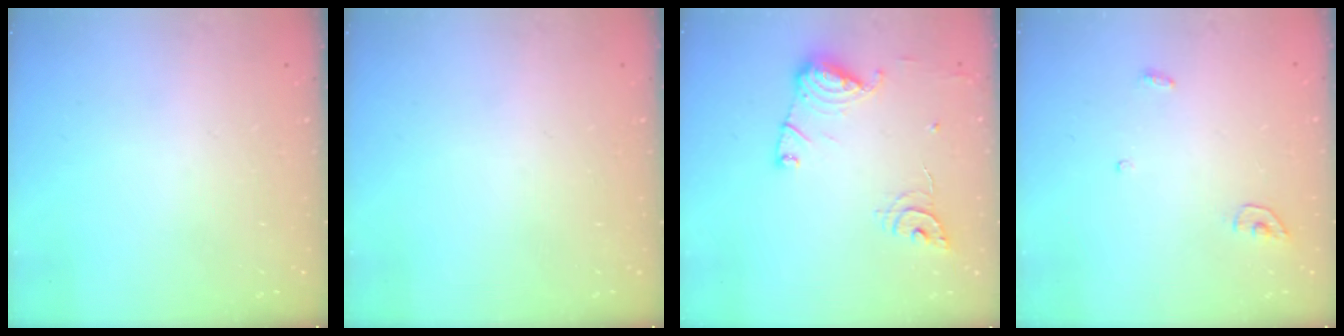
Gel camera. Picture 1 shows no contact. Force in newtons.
{"total": 0.0}
{"total": 13.7, "press": 13.6, "slide": 1.5}
{"total": 3.5, "press": 3.5, "slide": 0.3}